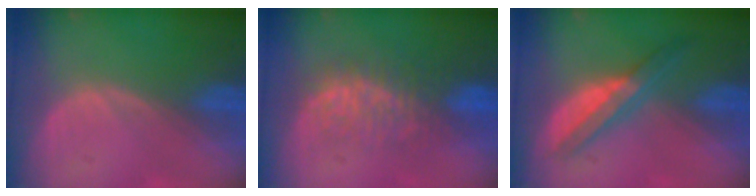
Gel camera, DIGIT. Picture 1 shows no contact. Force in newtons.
{"total": 7.9, "press": 7.5, "slide": 2.5}
{"total": 5.6, "press": 5.2, "slide": 2.0}